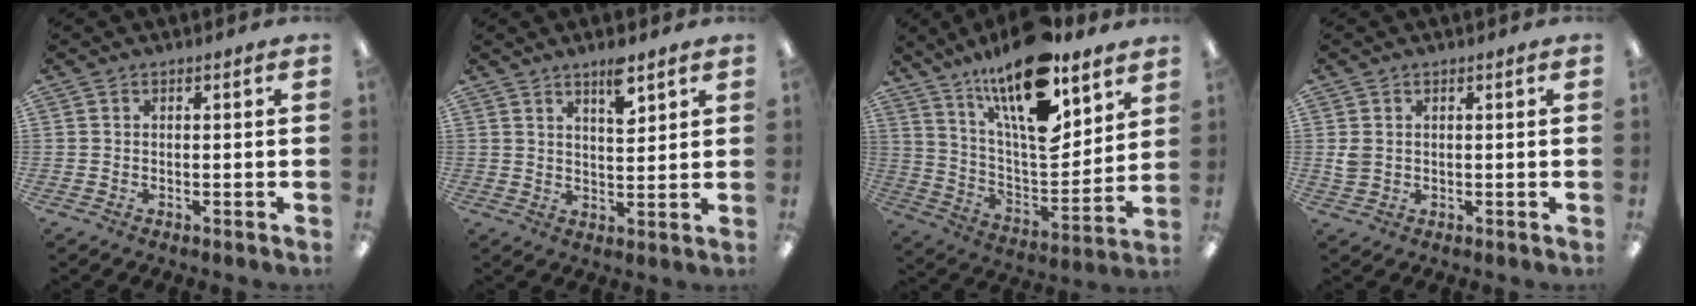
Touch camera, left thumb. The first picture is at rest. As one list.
[{"total": 6.6, "force": [4.6, 2.1, 4.3], "torque": [-0.063, -0.025, 0.074]}, {"total": 21.2, "force": [14.3, 7.3, 13.9], "torque": [-0.250, -0.099, 0.239]}, {"total": 2.5, "force": [0.8, 2.0, 1.3], "torque": [-0.018, 0.000, 0.013]}]